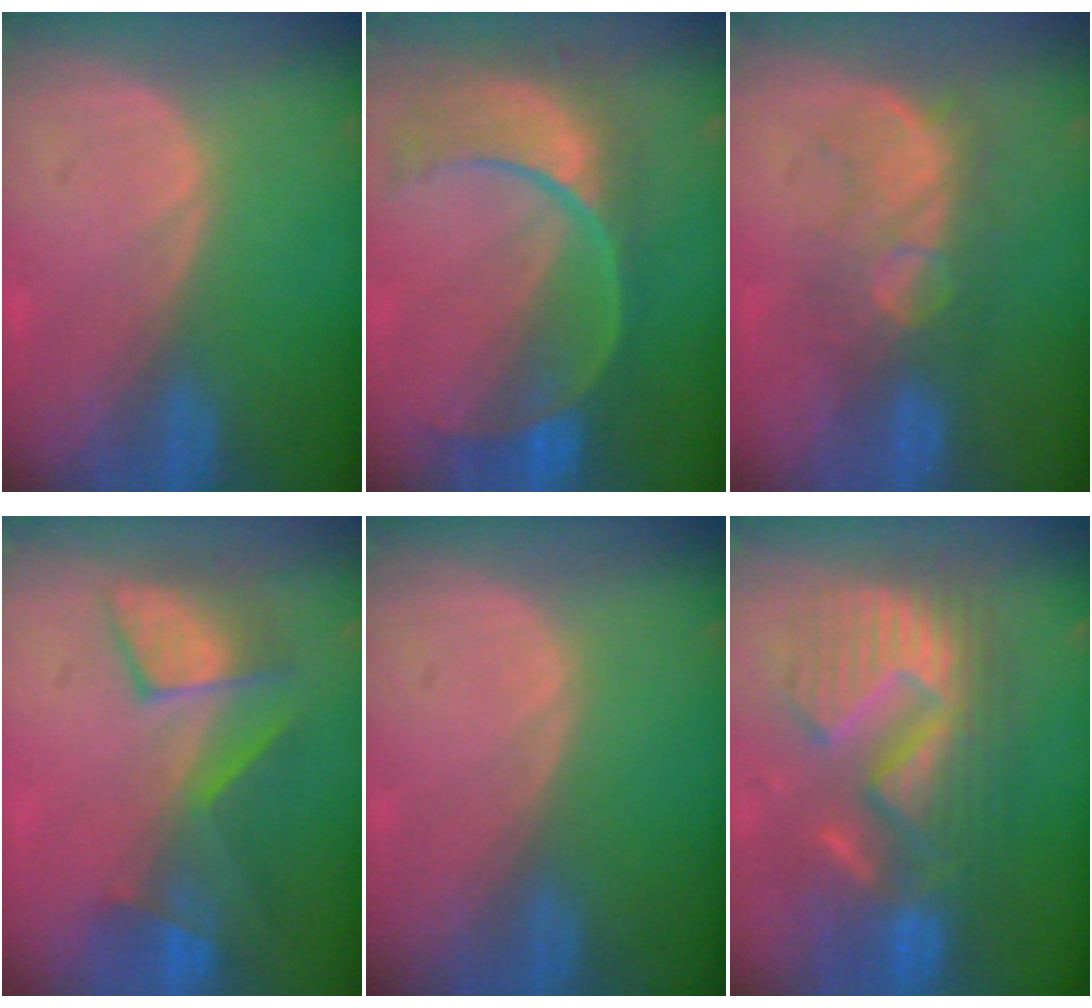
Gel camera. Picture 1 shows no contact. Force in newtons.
{"total": 11.1, "press": 9.4, "slide": 5.9}
{"total": 7.7, "press": 7.5, "slide": 1.7}
{"total": 8.0, "press": 7.8, "slide": 1.8}
{"total": 0.0}
{"total": 13.1, "press": 13.0, "slide": 1.4}